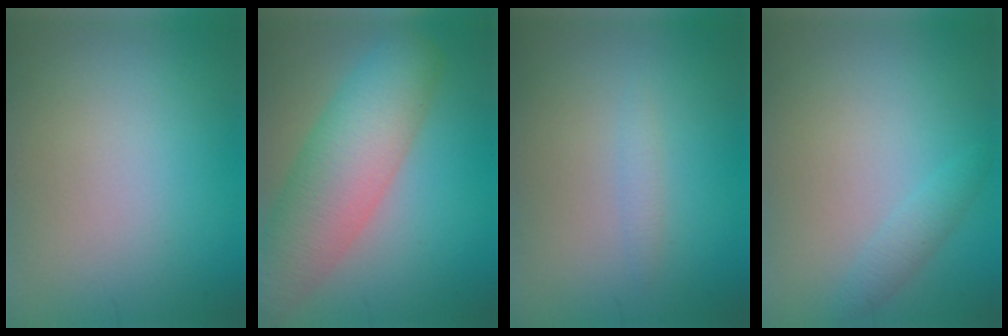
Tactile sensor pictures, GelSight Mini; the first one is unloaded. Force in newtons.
{"total": 8.0, "press": 8.0, "slide": 0.3}
{"total": 0.8, "press": 0.8, "slide": 0.1}
{"total": 1.4, "press": 1.4, "slide": 0.1}